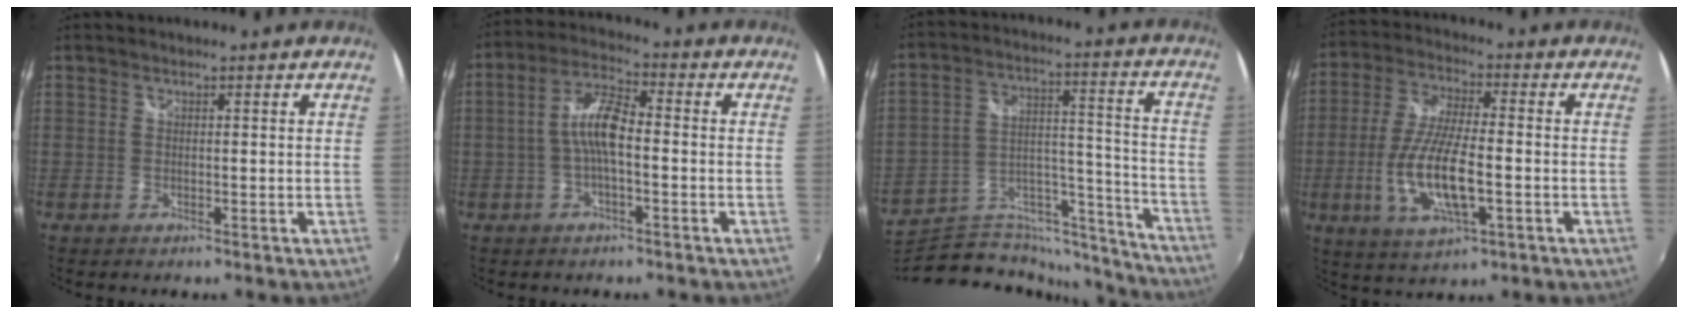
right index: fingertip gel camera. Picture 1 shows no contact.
{"total": 7.4, "force": [-1.3, 1.9, 7.0], "torque": [-0.152, 0.018, -0.027]}
{"total": 23.0, "force": [-20.0, 8.3, 7.8], "torque": [-0.128, 0.044, -0.290]}
{"total": 13.3, "force": [-3.2, 4.2, 12.2], "torque": [-0.251, -0.010, -0.060]}